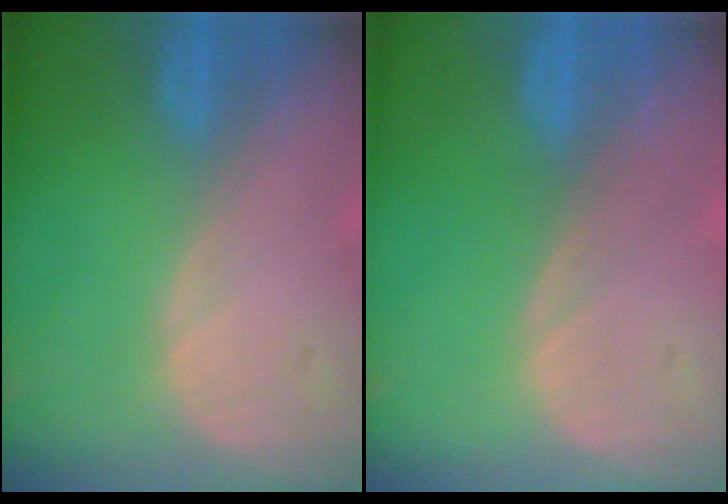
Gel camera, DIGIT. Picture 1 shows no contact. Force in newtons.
{"total": 0.0}